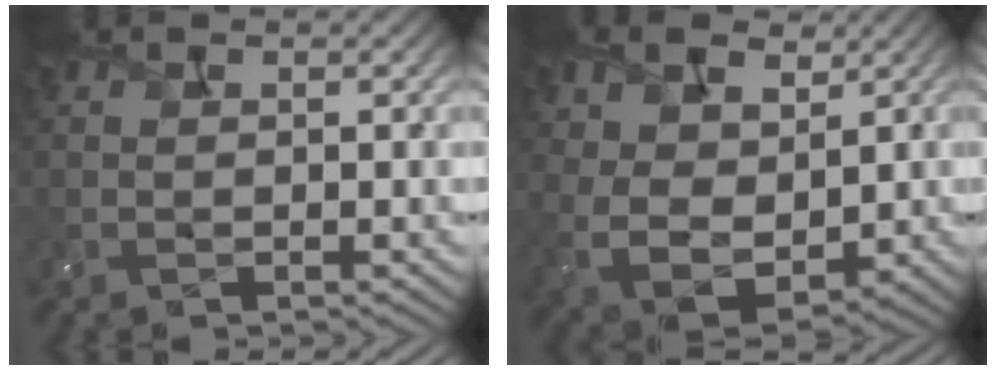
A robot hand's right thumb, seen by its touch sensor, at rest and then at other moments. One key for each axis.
{"total": 10.1, "fx": 2.6, "fy": 7.0, "fz": 6.7, "tx": -0.171, "ty": -0.010, "tz": 0.055}